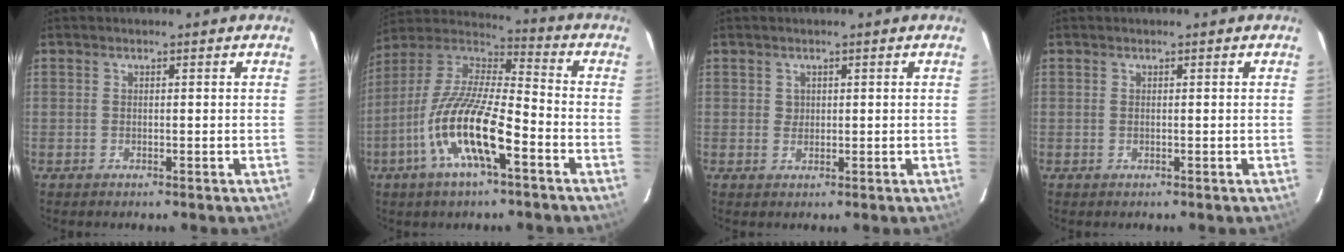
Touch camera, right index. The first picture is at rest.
{"total": 16.8, "force": [-7.2, 4.0, 14.7], "torque": [-0.291, -0.016, -0.146]}
{"total": 1.2, "force": [0.4, 1.2, 0.1], "torque": [0.004, 0.004, 0.007]}
{"total": 0.0}